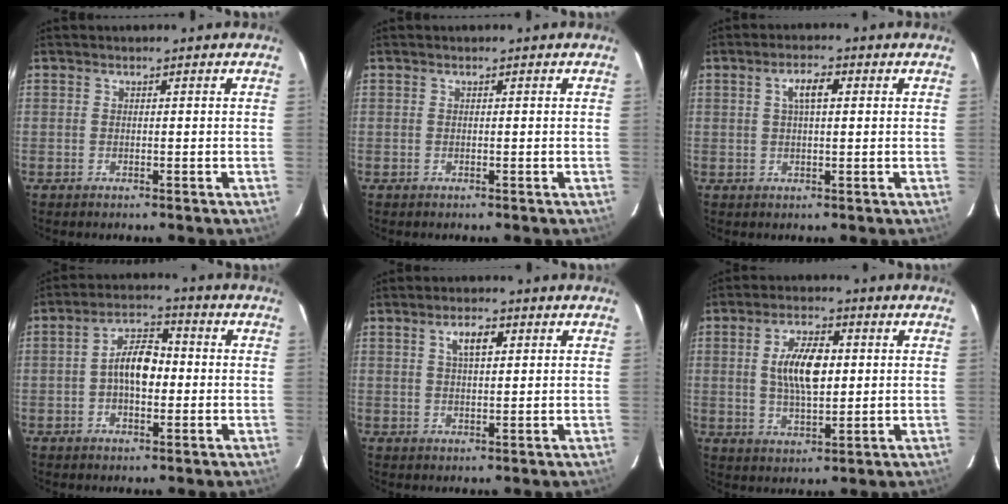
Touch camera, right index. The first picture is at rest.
{"total": 0.0}
{"total": 3.9, "force": [1.2, 1.2, 3.5], "torque": [-0.065, 0.010, 0.022]}
{"total": 7.6, "force": [-0.6, 4.0, 6.5], "torque": [-0.118, 0.019, -0.009]}
{"total": 4.2, "force": [1.7, 1.5, 3.5], "torque": [-0.061, 0.009, 0.032]}
{"total": 9.7, "force": [1.4, 4.2, 8.6], "torque": [-0.159, 0.006, 0.029]}